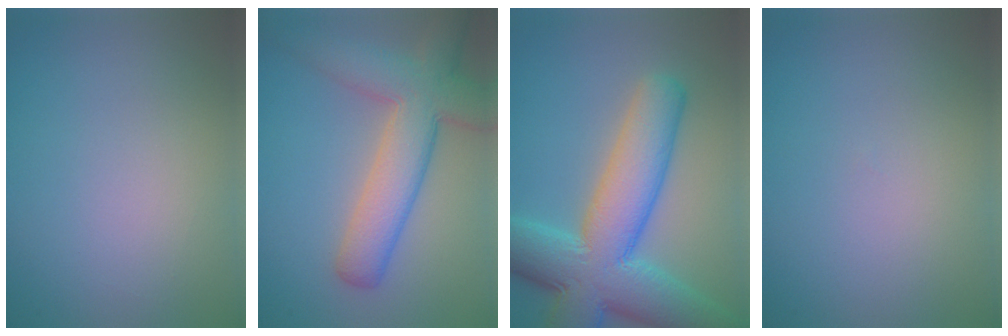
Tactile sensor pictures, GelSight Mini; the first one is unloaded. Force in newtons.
{"total": 7.5, "press": 7.5, "slide": 0.3}
{"total": 11.0, "press": 11.0, "slide": 0.1}
{"total": 0.0}